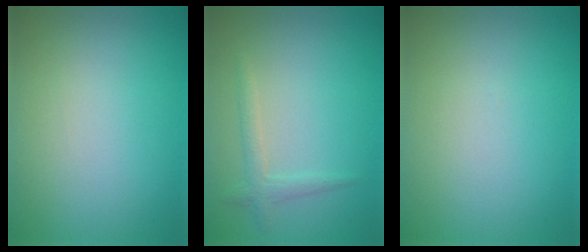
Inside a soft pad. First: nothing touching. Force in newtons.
{"total": 1.5, "press": 1.5, "slide": 0.0}
{"total": 0.0}